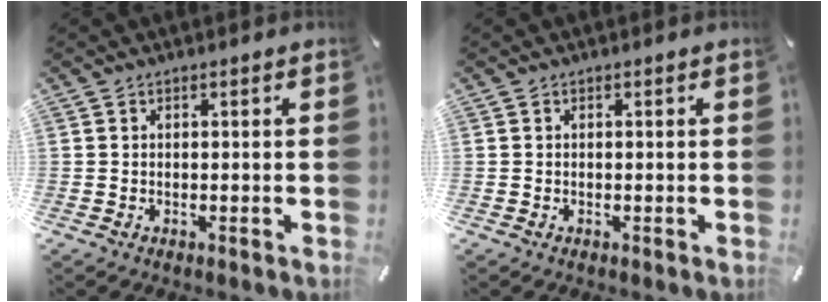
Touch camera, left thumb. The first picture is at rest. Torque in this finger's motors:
{"motor_torque": [-0.02, -0.01, -0.05, -0.02, 0.00]}